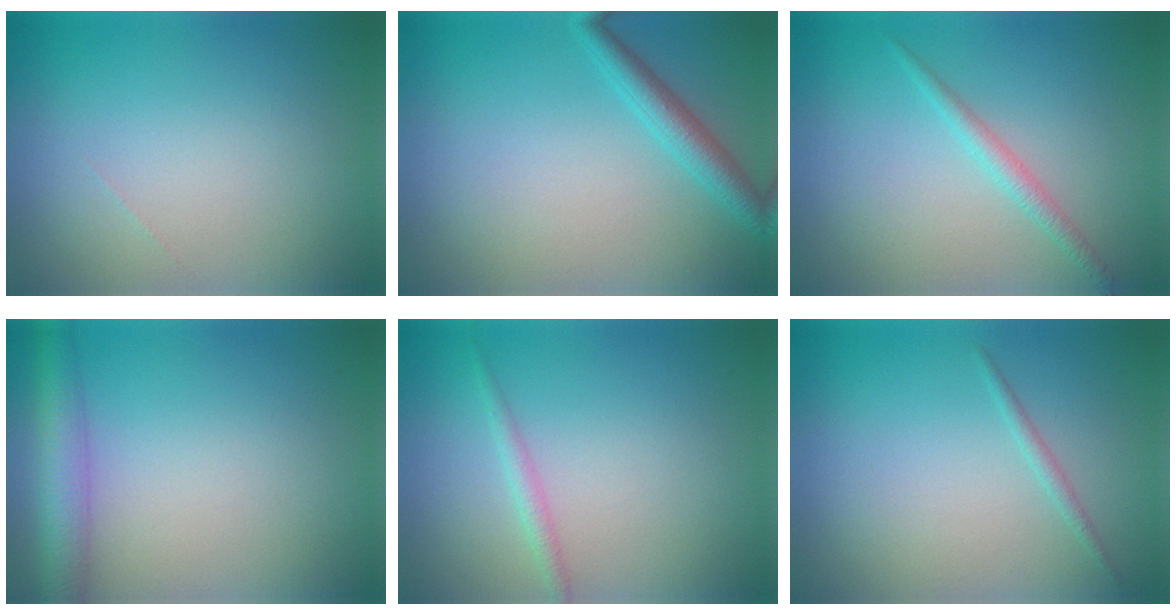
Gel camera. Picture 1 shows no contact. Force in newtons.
{"total": 2.6, "press": 2.6, "slide": 0.1}
{"total": 1.5, "press": 1.5, "slide": 0.0}
{"total": 4.2, "press": 4.2, "slide": 0.1}
{"total": 1.3, "press": 1.3, "slide": 0.1}
{"total": 0.9, "press": 0.9, "slide": 0.1}